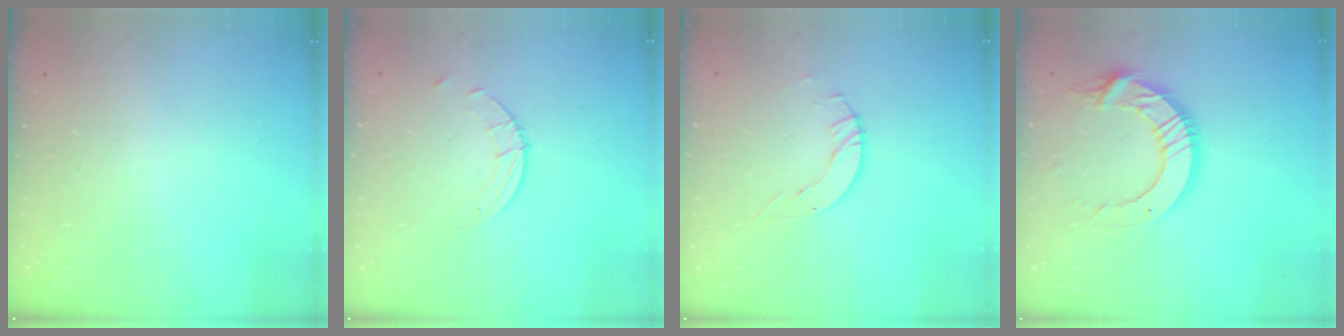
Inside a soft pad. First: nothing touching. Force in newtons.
{"total": 4.0, "press": 4.0, "slide": 0.4}
{"total": 4.0, "press": 4.0, "slide": 0.5}
{"total": 14.7, "press": 14.7, "slide": 1.6}